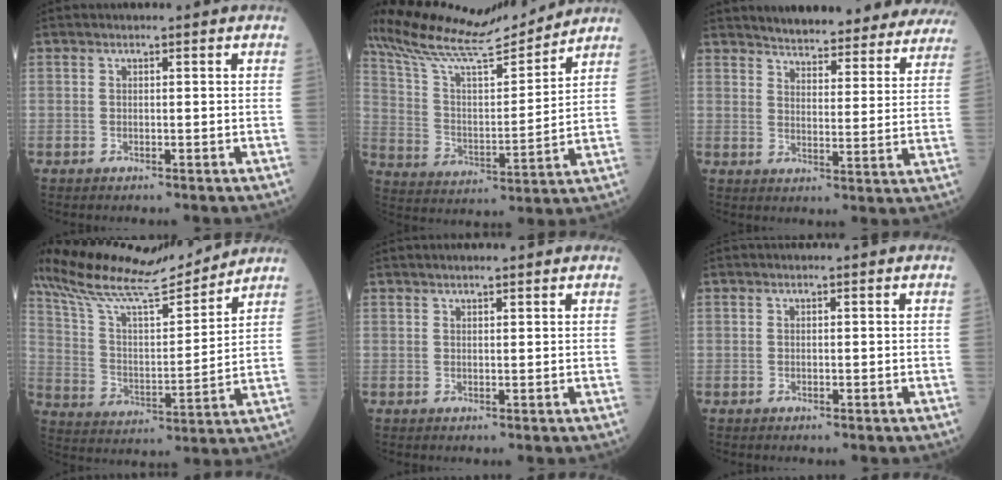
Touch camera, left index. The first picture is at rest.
{"total": 17.1, "force": [15.7, 1.6, 6.6], "torque": [-0.135, 0.008, 0.274]}
{"total": 25.1, "force": [23.2, 5.1, 8.1], "torque": [-0.103, -0.057, 0.273]}
{"total": 18.0, "force": [16.3, 2.0, 7.5], "torque": [-0.153, 0.012, 0.283]}
{"total": 3.0, "force": [2.5, 0.6, 1.4], "torque": [-0.019, 0.014, 0.040]}
{"total": 0.0}